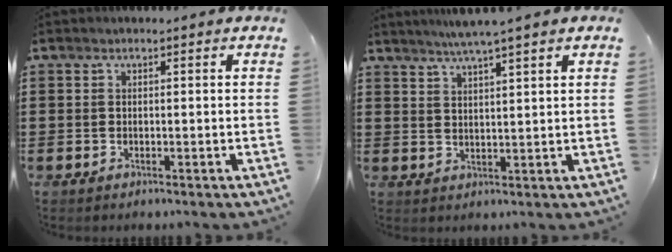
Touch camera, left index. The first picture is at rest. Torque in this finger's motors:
{"motor_torque": [2.14, 0.00, 0.50, 0.16]}